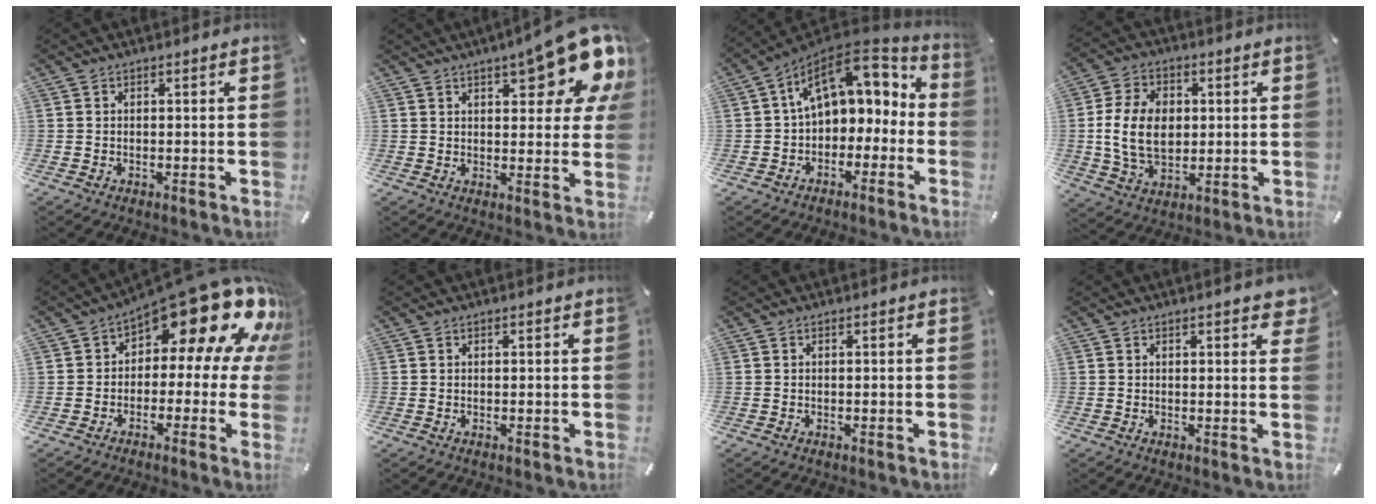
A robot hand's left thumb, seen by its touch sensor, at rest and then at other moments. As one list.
[{"total": 16.8, "force": [9.6, 5.8, 12.5], "torque": [-0.162, -0.058, 0.156]}, {"total": 14.4, "force": [4.6, 9.6, 9.7], "torque": [-0.156, -0.022, 0.084]}, {"total": 12.8, "force": [0.4, 9.5, 8.6], "torque": [-0.185, 0.010, 0.007]}, {"total": 21.2, "force": [10.8, 9.3, 15.7], "torque": [-0.224, -0.074, 0.181]}, {"total": 0.0}, {"total": 0.0}, {"total": 2.7, "force": [1.7, 0.8, 1.9], "torque": [-0.027, -0.005, 0.027]}]